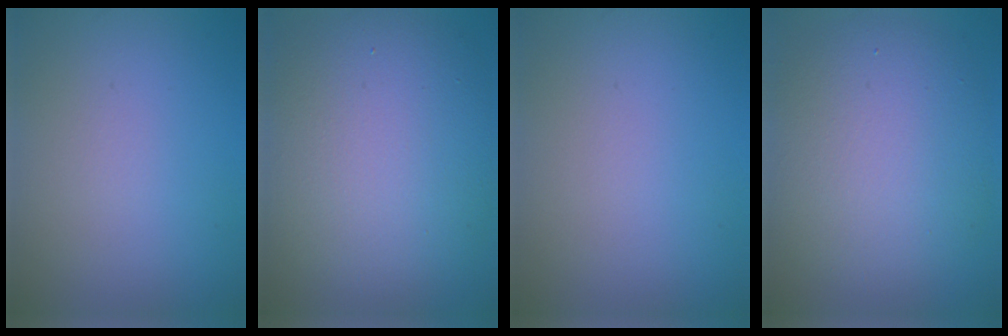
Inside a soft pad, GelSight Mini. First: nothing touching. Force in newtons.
{"total": 12.6, "press": 12.5, "slide": 0.5}
{"total": 0.0}
{"total": 9.2, "press": 9.2, "slide": 0.3}